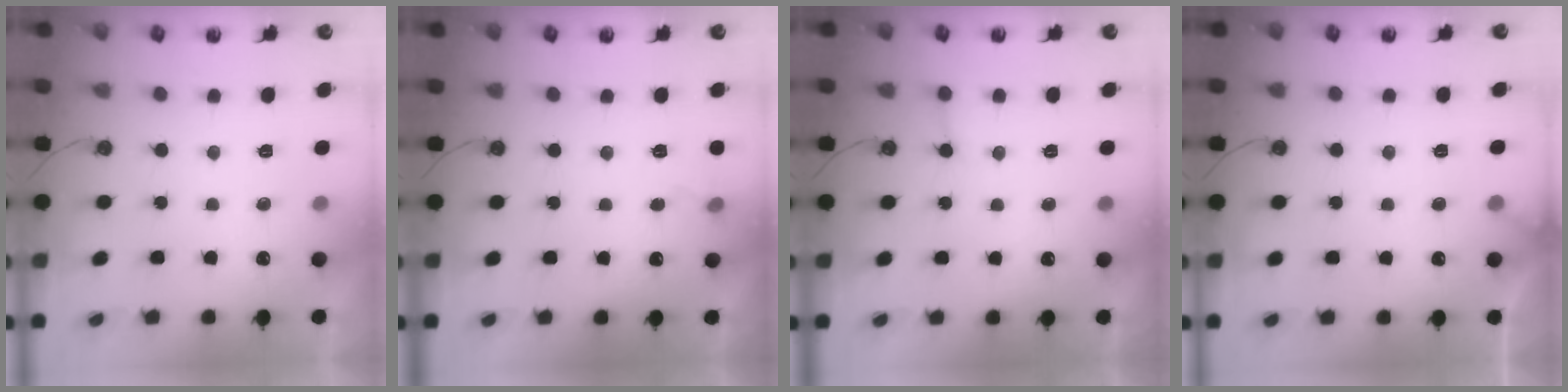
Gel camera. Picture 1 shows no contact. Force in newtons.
{"total": 4.6, "press": 4.6, "slide": 0.6}
{"total": 4.9, "press": 4.8, "slide": 0.4}
{"total": 2.5, "press": 2.5, "slide": 0.2}